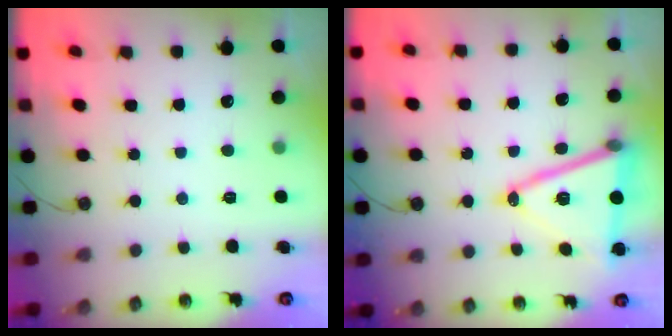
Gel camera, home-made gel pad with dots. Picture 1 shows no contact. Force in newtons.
{"total": 17.8, "press": 17.4, "slide": 3.8}